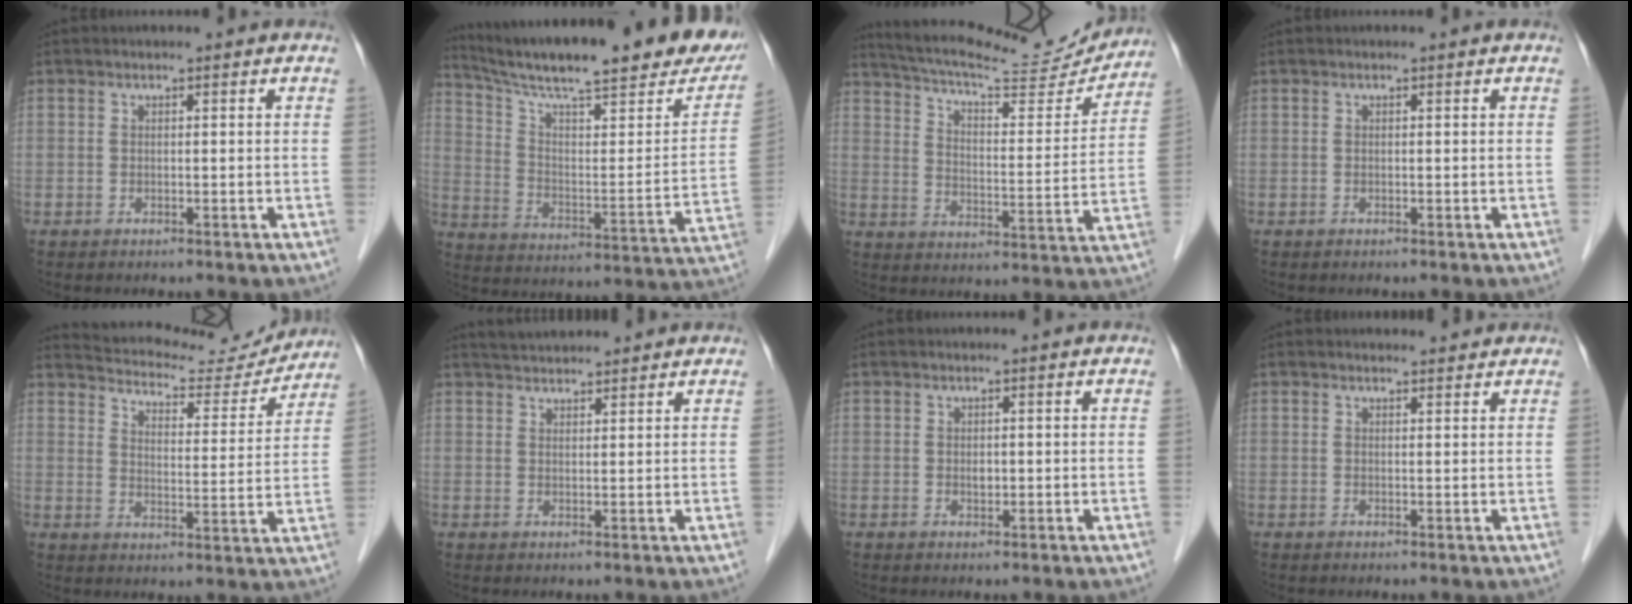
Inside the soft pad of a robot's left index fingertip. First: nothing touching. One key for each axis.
{"total": 28.6, "fx": 23.4, "fy": 3.7, "fz": 15.9, "tx": -0.254, "ty": -0.037, "tz": 0.323}
{"total": 20.0, "fx": 18.9, "fy": 2.4, "fz": 6.1, "tx": -0.103, "ty": -0.025, "tz": 0.260}
{"total": 0.0}
{"total": 15.7, "fx": 15.1, "fy": 3.4, "fz": 2.8, "tx": -0.035, "ty": -0.014, "tz": 0.193}
{"total": 4.9, "fx": 4.8, "fy": 0.7, "fz": 1.1, "tx": -0.023, "ty": 0.035, "tz": 0.077}
{"total": 0.8, "fx": 0.1, "fy": 0.6, "fz": 0.6, "tx": -0.010, "ty": 0.000, "tz": 0.001}
{"total": 2.5, "fx": 2.4, "fy": 0.5, "fz": 0.2, "tx": -0.008, "ty": 0.006, "tz": 0.029}